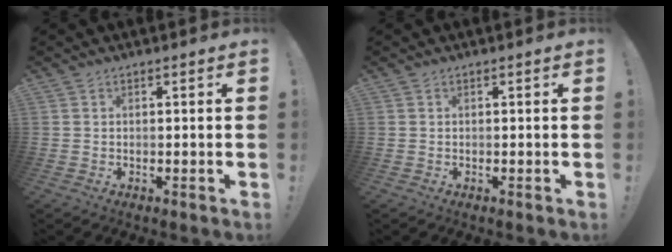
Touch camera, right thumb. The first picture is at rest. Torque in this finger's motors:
{"motor_torque": [0.00, 0.00, -0.09, 0.08, 0.00]}